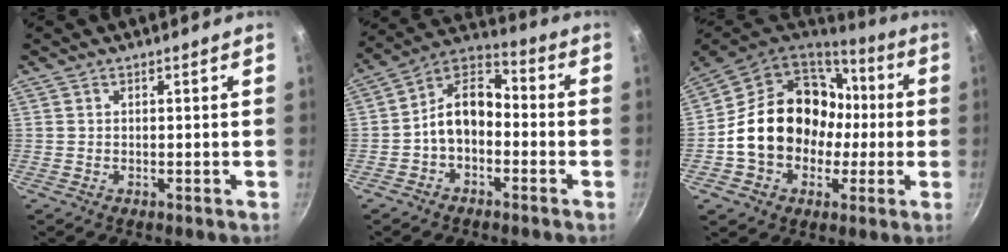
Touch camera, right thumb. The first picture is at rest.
{"total": 10.7, "force": [-2.2, 7.2, 7.5], "torque": [-0.110, 0.055, -0.059]}
{"total": 21.7, "force": [-0.2, 17.5, 12.8], "torque": [-0.196, 0.057, 0.007]}